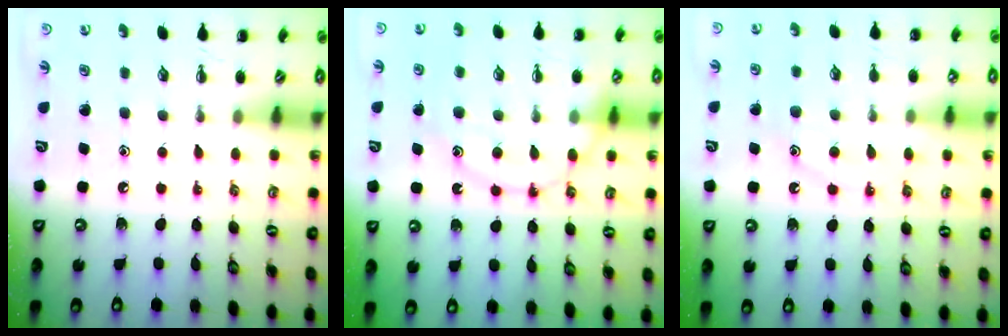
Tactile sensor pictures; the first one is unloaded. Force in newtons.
{"total": 14.3, "press": 14.3, "slide": 1.3}
{"total": 10.6, "press": 10.6, "slide": 0.7}